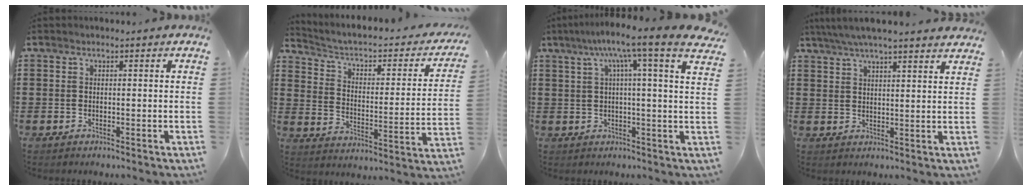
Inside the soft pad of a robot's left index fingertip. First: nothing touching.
{"total": 3.0, "force": [1.7, 1.3, 2.2], "torque": [-0.055, -0.022, 0.017]}
{"total": 8.7, "force": [4.8, -0.3, 7.2], "torque": [-0.137, -0.022, 0.071]}
{"total": 4.9, "force": [4.4, -0.1, 2.1], "torque": [-0.053, -0.012, 0.078]}